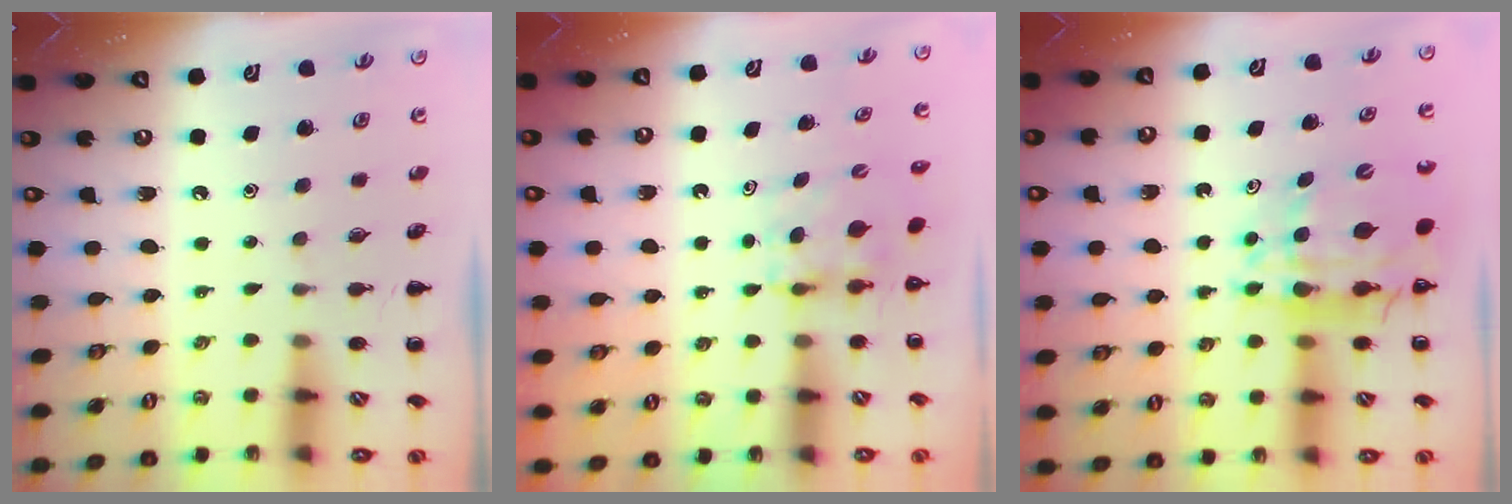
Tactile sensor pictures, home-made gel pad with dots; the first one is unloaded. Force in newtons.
{"total": 5.3, "press": 5.3, "slide": 0.3}
{"total": 13.5, "press": 12.9, "slide": 3.8}